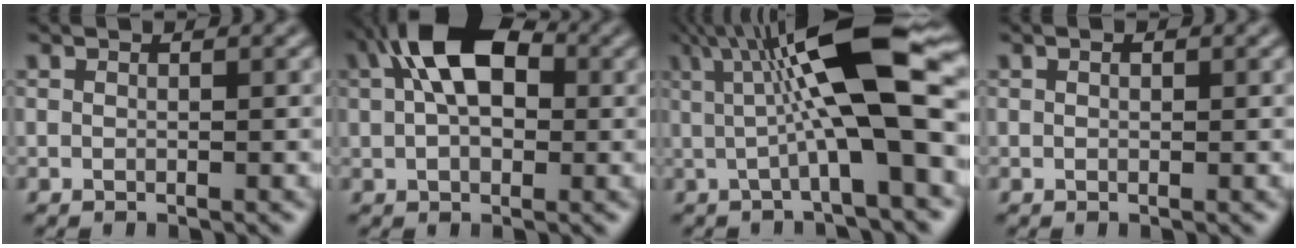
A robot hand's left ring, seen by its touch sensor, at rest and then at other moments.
{"total": 8.3, "force": [2.2, 4.9, 6.4], "torque": [-0.113, 0.028, 0.024]}
{"total": 11.4, "force": [1.9, 2.7, 10.9], "torque": [-0.171, 0.015, 0.032]}
{"total": 0.9, "force": [0.4, 0.6, 0.6], "torque": [-0.003, 0.003, 0.001]}